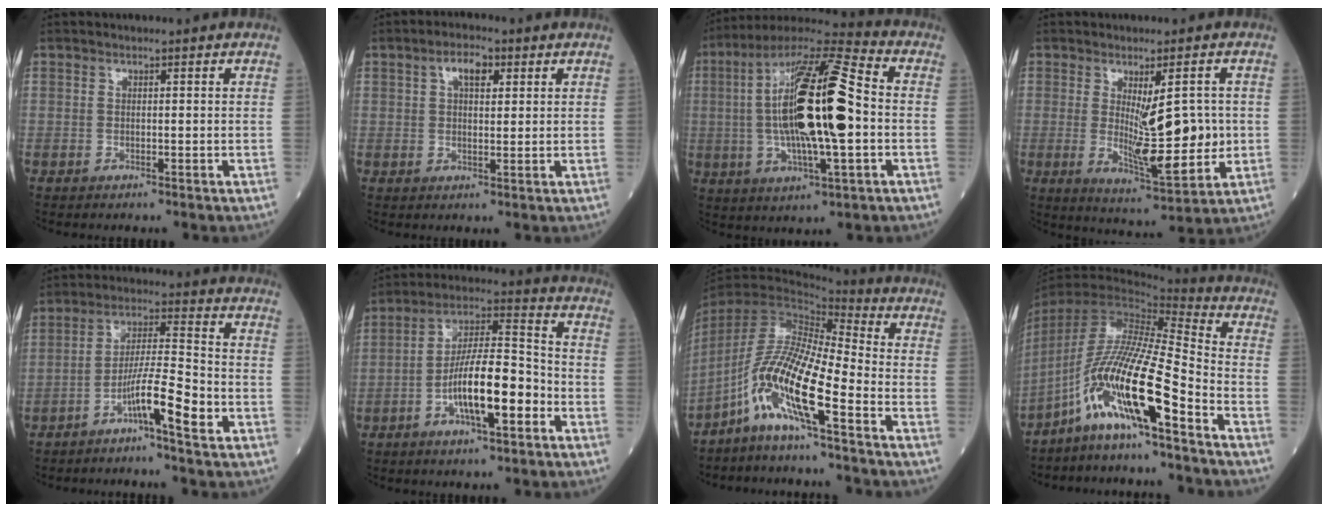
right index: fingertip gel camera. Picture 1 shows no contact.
{"total": 4.6, "force": [2.0, 2.1, 3.6], "torque": [-0.071, 0.009, 0.035]}
{"total": 22.3, "force": [0.0, 4.4, 21.8], "torque": [-0.437, 0.013, -0.007]}
{"total": 10.8, "force": [0.3, 2.6, 10.5], "torque": [-0.169, -0.021, 0.015]}
{"total": 8.4, "force": [-4.3, 0.3, 7.2], "torque": [-0.135, 0.011, -0.077]}
{"total": 13.2, "force": [-4.5, 3.2, 12.1], "torque": [-0.227, 0.012, -0.076]}
{"total": 14.2, "force": [-7.5, 1.3, 11.9], "torque": [-0.247, -0.013, -0.148]}
{"total": 18.2, "force": [-10.3, 1.2, 15.0], "torque": [-0.314, -0.013, -0.196]}